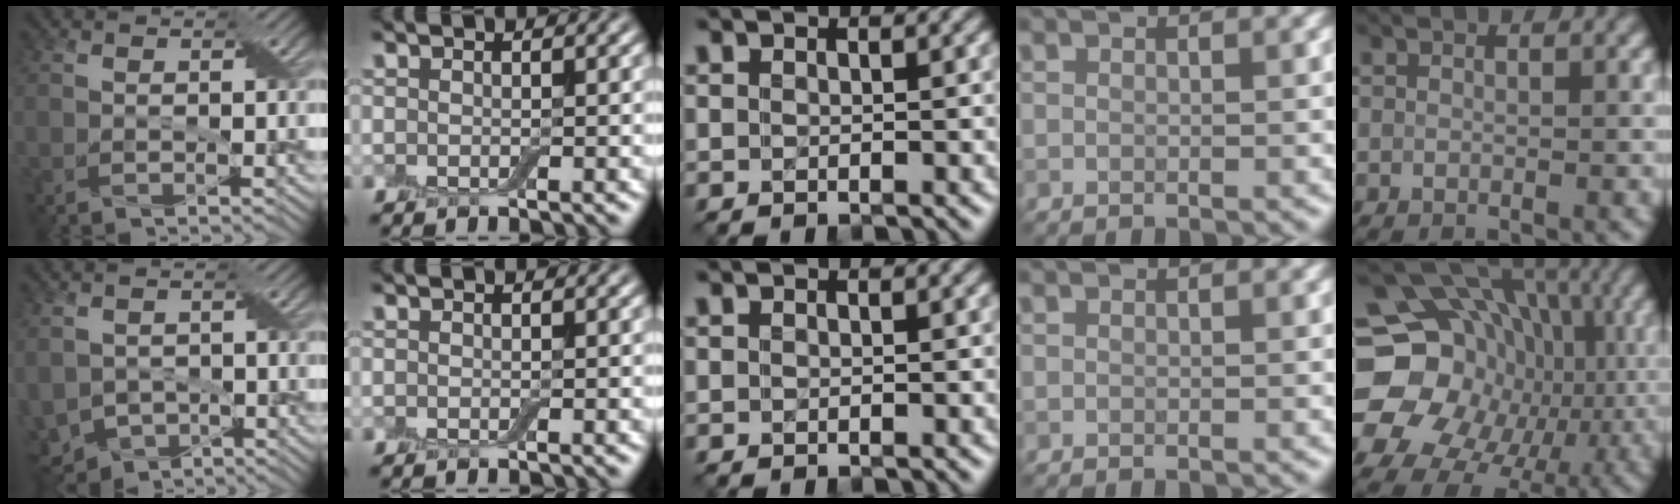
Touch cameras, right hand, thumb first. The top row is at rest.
{"thumb": {"total": 6.8, "force": [-3.2, 4.4, 4.1], "torque": [-0.095, -0.024, -0.059]}, "little": {"total": 21.5, "force": [-1.0, 19.1, 9.8], "torque": [-0.176, 0.014, -0.041]}}